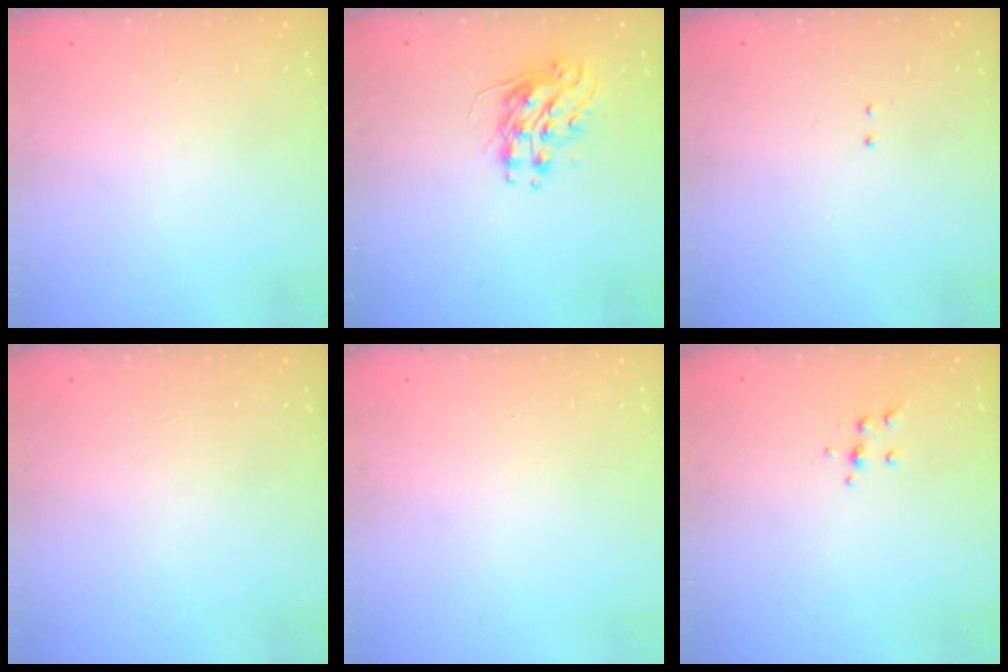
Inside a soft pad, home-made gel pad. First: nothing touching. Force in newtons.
{"total": 8.8, "press": 8.8, "slide": 0.3}
{"total": 2.1, "press": 2.0, "slide": 0.6}
{"total": 0.0}
{"total": 0.0}
{"total": 4.1, "press": 4.0, "slide": 1.0}